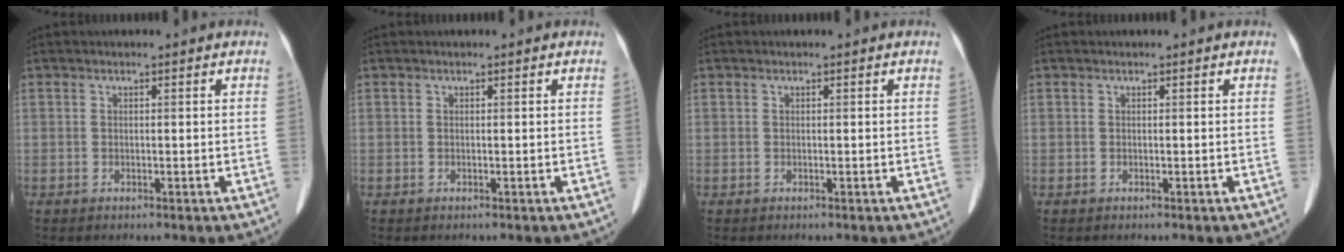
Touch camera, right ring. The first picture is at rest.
{"total": 0.0}
{"total": 0.0}
{"total": 0.0}